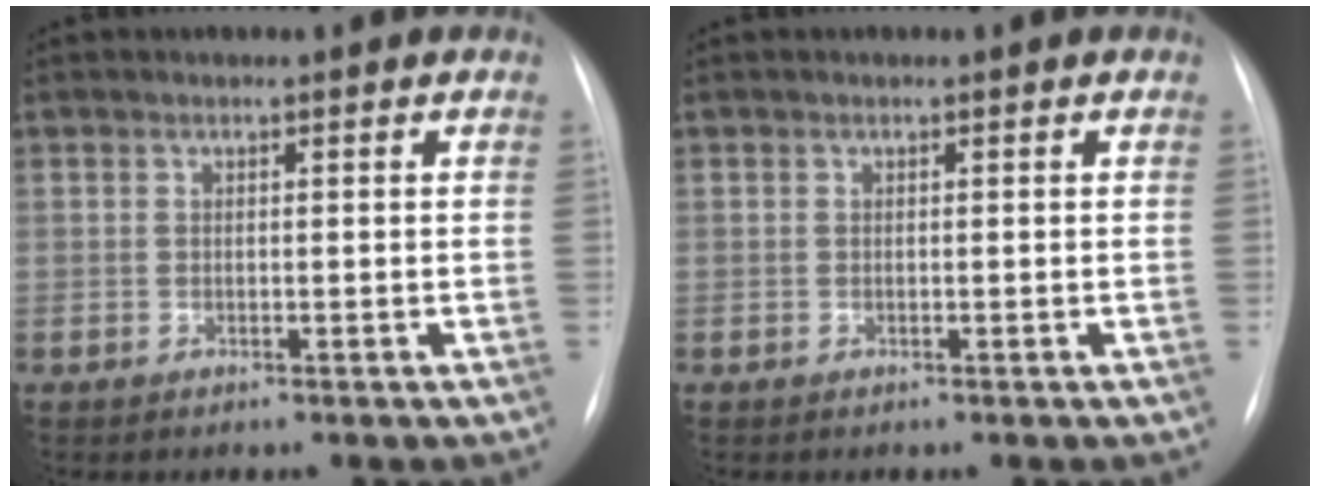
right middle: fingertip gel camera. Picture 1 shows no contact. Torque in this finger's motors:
{"motor_torque": [0.00, 0.00, 0.00, 0.00]}